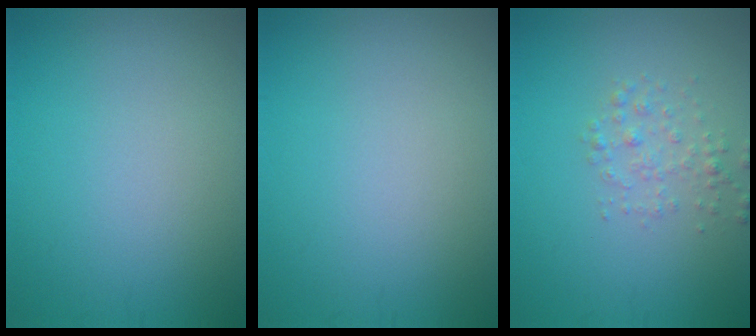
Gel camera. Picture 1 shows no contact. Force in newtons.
{"total": 0.0}
{"total": 1.7, "press": 1.7, "slide": 0.1}